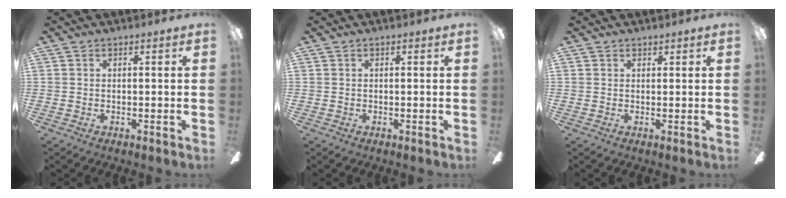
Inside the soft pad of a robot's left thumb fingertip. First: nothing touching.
{"total": 0.0}
{"total": 0.9, "force": [0.8, 0.4, -0.1], "torque": [0.002, -0.001, 0.015]}